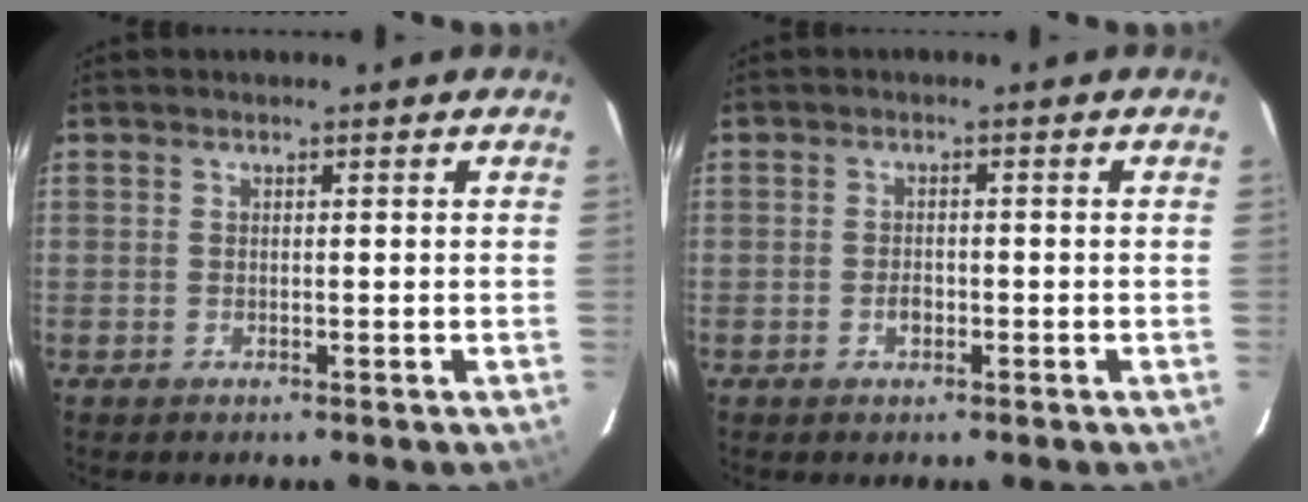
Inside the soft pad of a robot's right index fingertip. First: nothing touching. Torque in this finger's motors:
{"motor_torque": [0.48, 0.01, 0.19, 0.03]}